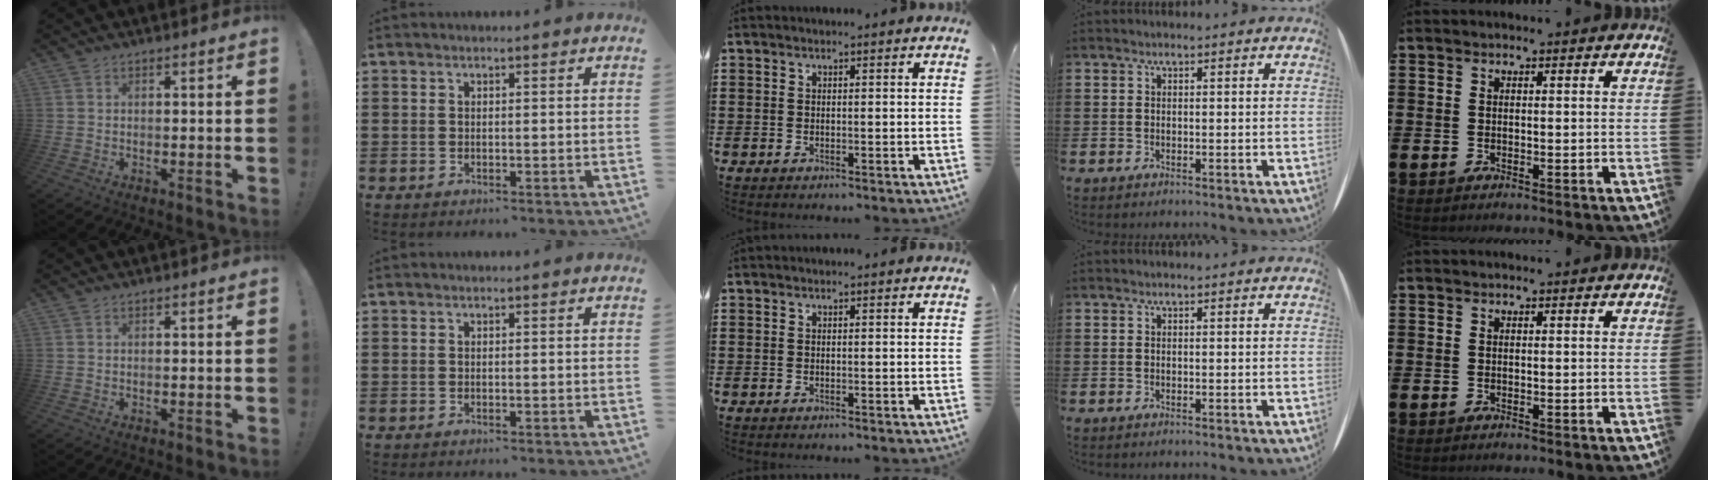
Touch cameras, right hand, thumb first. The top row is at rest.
{}